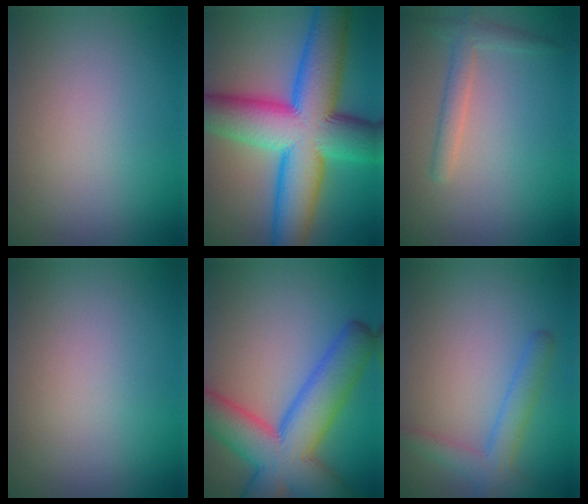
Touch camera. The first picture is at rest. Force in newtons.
{"total": 14.9, "press": 14.9, "slide": 0.3}
{"total": 2.1, "press": 2.1, "slide": 0.0}
{"total": 0.0}
{"total": 10.8, "press": 10.8, "slide": 0.5}
{"total": 2.7, "press": 2.7, "slide": 0.1}